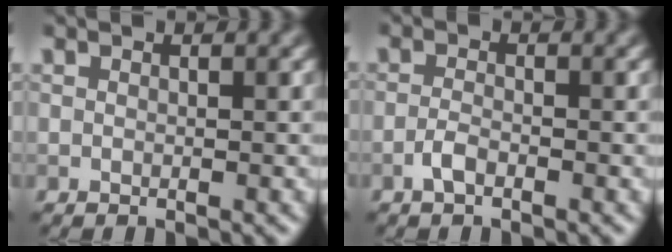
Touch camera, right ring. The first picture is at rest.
{"total": 1.4, "force": [-0.9, 0.5, 1.0], "torque": [-0.023, 0.002, -0.021]}